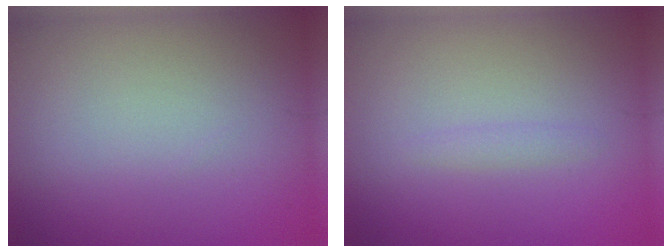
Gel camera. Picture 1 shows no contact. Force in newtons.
{"total": 0.8, "press": 0.8, "slide": 0.0}